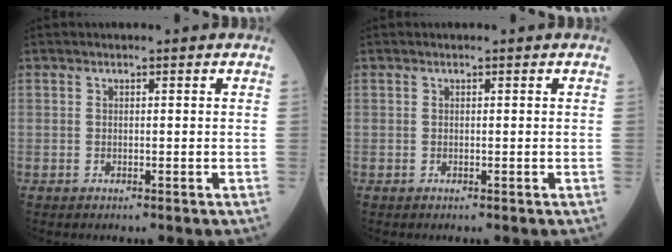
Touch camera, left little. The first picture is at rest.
{"total": 0.0}